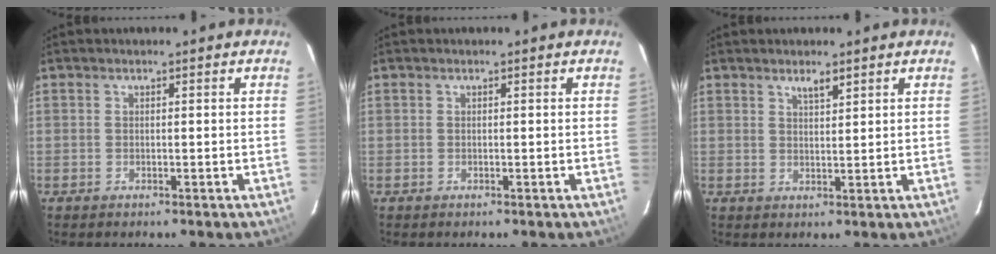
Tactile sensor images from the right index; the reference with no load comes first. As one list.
[{"total": 0.0}, {"total": 2.3, "force": [1.7, 0.5, 1.4], "torque": [-0.023, 0.002, 0.031]}]